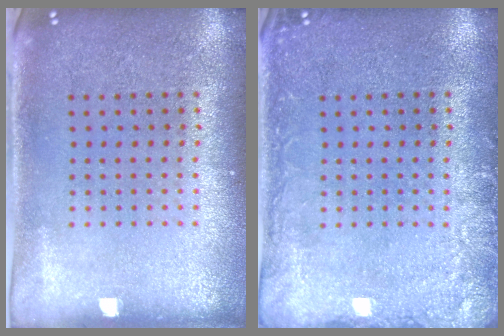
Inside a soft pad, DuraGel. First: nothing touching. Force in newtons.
{"total": 2.2, "press": 2.1, "slide": 0.2}